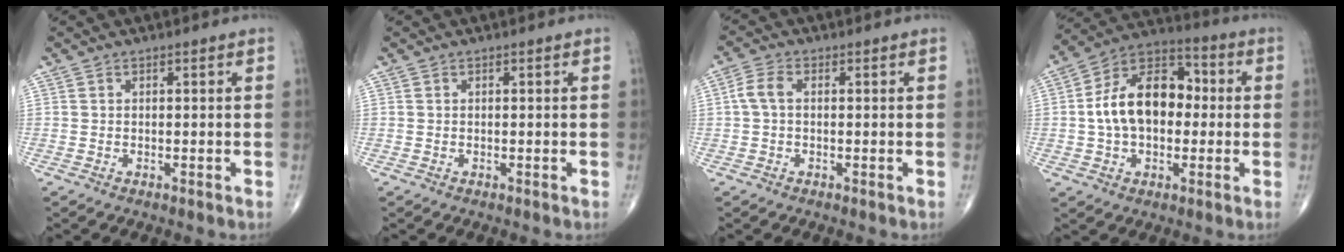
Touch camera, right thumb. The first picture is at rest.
{"total": 0.0}
{"total": 3.7, "force": [0.3, 2.2, 3.0], "torque": [-0.069, 0.011, 0.002]}
{"total": 16.3, "force": [0.3, 10.7, 12.3], "torque": [-0.185, 0.037, -0.004]}